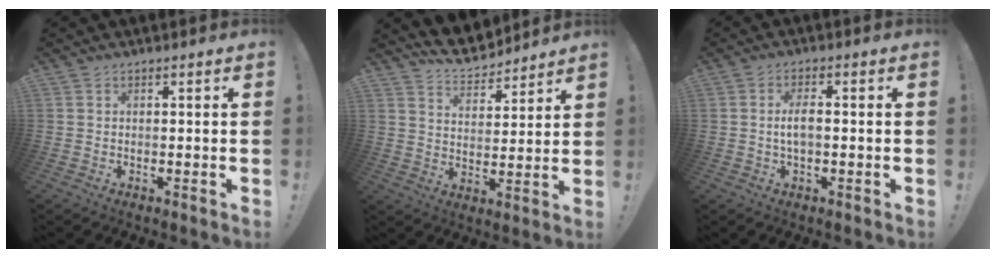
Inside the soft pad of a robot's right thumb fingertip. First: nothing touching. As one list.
[{"total": 9.1, "force": [8.3, 3.1, 2.1], "torque": [-0.045, -0.065, 0.157]}, {"total": 4.2, "force": [-0.5, 1.4, 3.9], "torque": [-0.088, 0.003, -0.013]}]